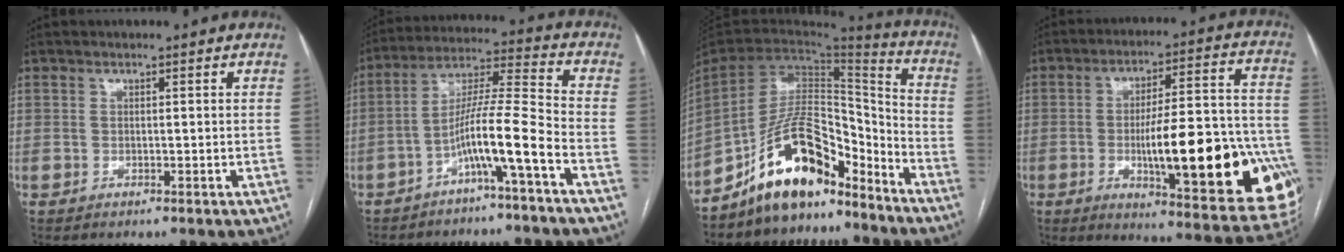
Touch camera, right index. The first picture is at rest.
{"total": 9.7, "force": [-4.9, -1.1, 8.3], "torque": [-0.155, 0.016, -0.089]}
{"total": 15.5, "force": [-11.9, 5.4, 8.4], "torque": [-0.152, 0.035, -0.210]}
{"total": 26.2, "force": [-7.0, 5.8, 24.6], "torque": [-0.267, 0.016, -0.078]}